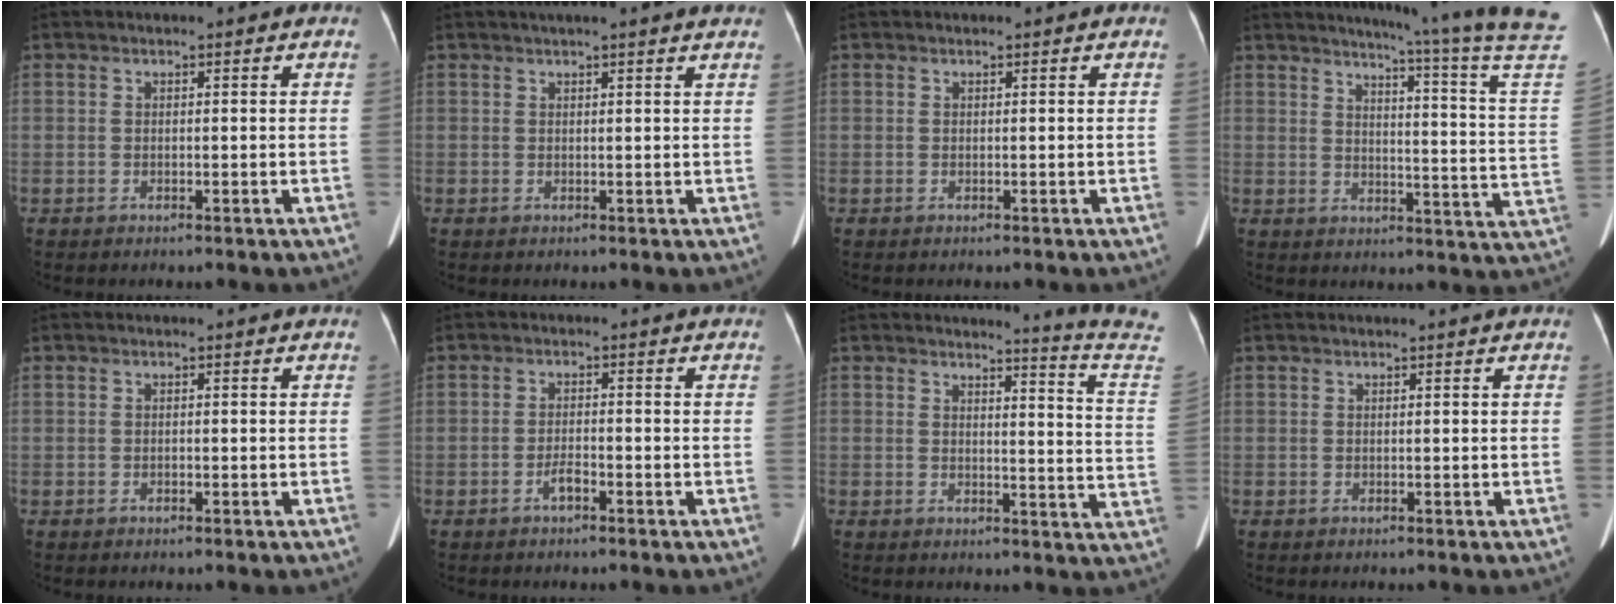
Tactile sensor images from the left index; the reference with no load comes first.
{"total": 5.6, "force": [5.0, -0.1, 2.6], "torque": [-0.033, 0.025, 0.050]}
{"total": 0.0}
{"total": 18.6, "force": [16.2, -3.4, 8.5], "torque": [-0.126, -0.104, 0.181]}
{"total": 0.0}
{"total": 1.9, "force": [-1.2, 0.4, 1.3], "torque": [-0.026, 0.001, -0.022]}
{"total": 10.8, "force": [10.4, -2.6, 1.2], "torque": [-0.027, -0.113, 0.104]}
{"total": 0.5, "force": [0.5, 0.0, 0.2], "torque": [-0.003, 0.002, 0.009]}